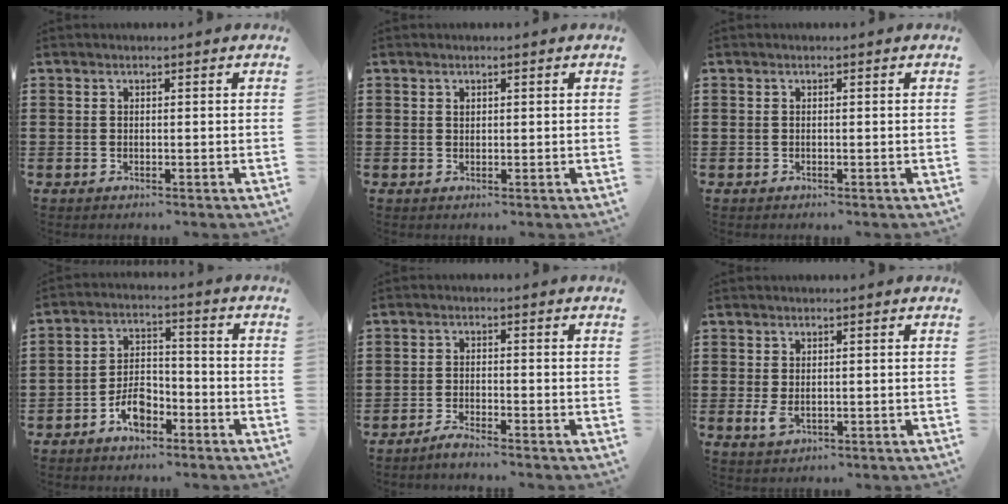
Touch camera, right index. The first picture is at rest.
{"total": 0.5, "force": [0.3, 0.4, 0.2], "torque": [-0.006, 0.001, 0.006]}
{"total": 0.0}
{"total": 5.9, "force": [-3.5, 3.0, 3.6], "torque": [-0.070, 0.011, -0.067]}
{"total": 2.0, "force": [-2.0, -0.2, 0.5], "torque": [-0.010, 0.003, -0.037]}
{"total": 2.0, "force": [-0.1, 1.1, 1.6], "torque": [-0.038, -0.002, -0.003]}